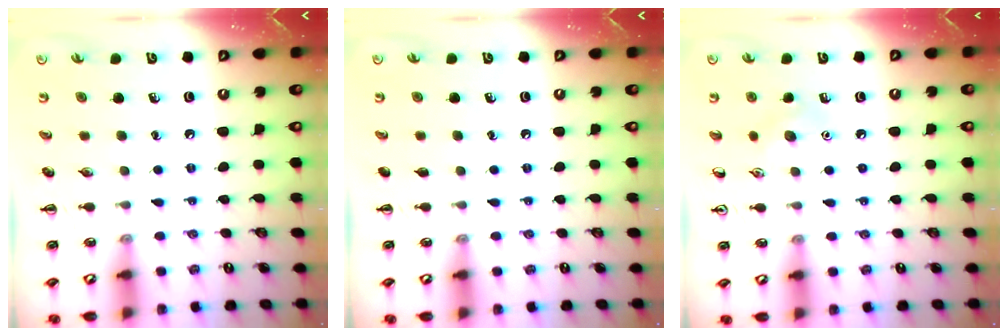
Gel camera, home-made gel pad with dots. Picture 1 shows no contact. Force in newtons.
{"total": 0.0}
{"total": 6.8, "press": 6.6, "slide": 1.6}